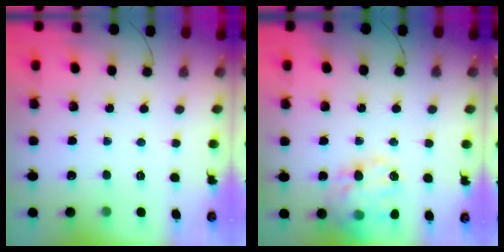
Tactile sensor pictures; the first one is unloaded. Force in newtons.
{"total": 18.1, "press": 17.8, "slide": 2.8}